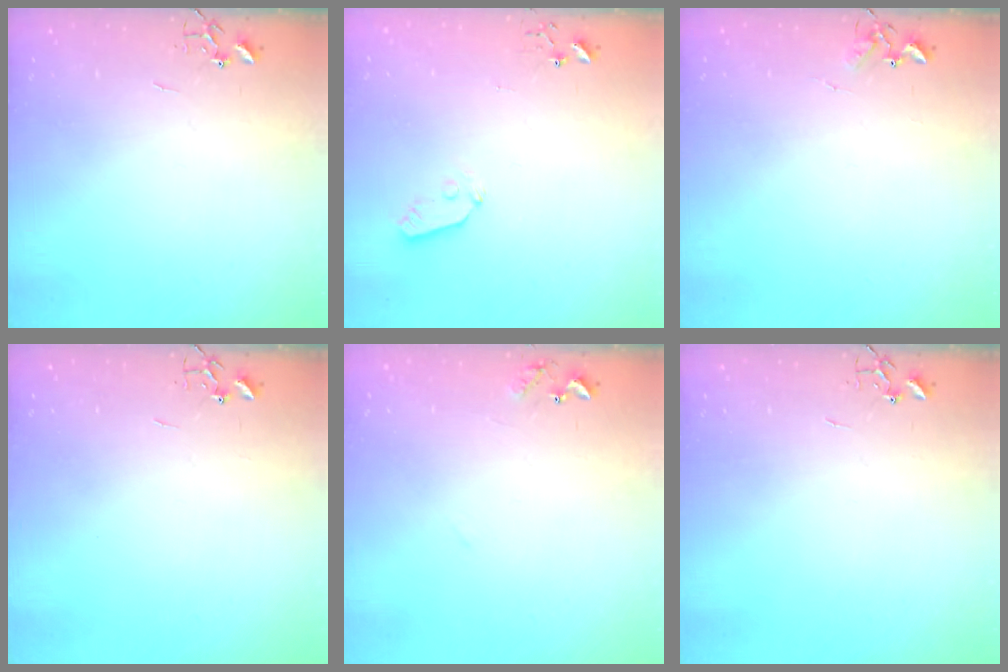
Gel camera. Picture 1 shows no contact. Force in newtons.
{"total": 4.6, "press": 4.6, "slide": 0.3}
{"total": 4.5, "press": 4.5, "slide": 0.5}
{"total": 0.0}
{"total": 7.8, "press": 7.8, "slide": 0.5}
{"total": 0.0}